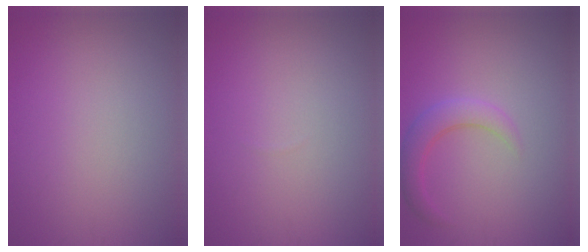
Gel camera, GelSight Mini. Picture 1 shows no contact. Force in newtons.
{"total": 0.0}
{"total": 2.8, "press": 2.8, "slide": 0.4}